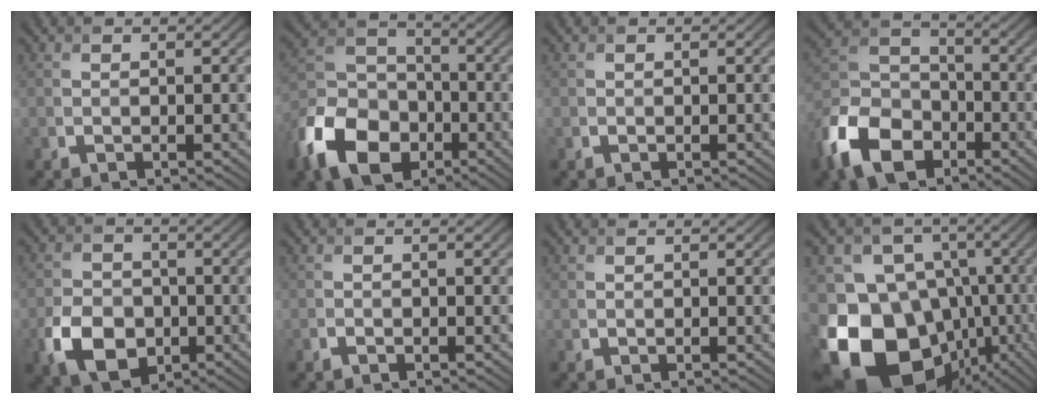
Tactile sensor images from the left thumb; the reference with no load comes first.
{"total": 13.6, "force": [-6.8, 9.2, 7.3], "torque": [-0.186, -0.025, -0.150]}
{"total": 0.0}
{"total": 12.7, "force": [-7.1, 8.0, 6.8], "torque": [-0.169, -0.015, -0.159]}
{"total": 7.8, "force": [-2.8, 5.7, 4.4], "torque": [-0.097, -0.014, -0.059]}
{"total": 0.8, "force": [-0.6, 0.4, 0.4], "torque": [-0.008, -0.002, -0.011]}
{"total": 0.0}
{"total": 20.0, "force": [-7.2, 15.7, 10.1], "torque": [-0.219, -0.037, -0.105]}